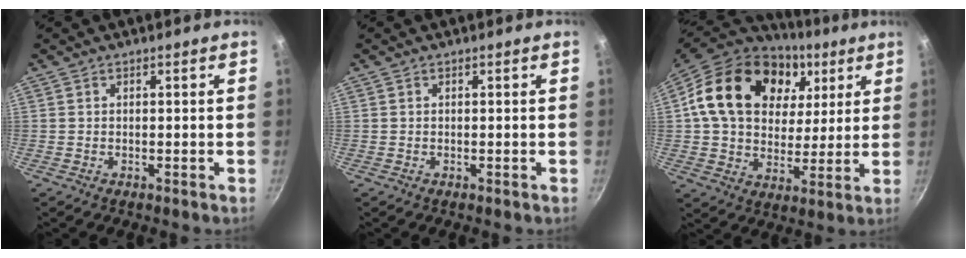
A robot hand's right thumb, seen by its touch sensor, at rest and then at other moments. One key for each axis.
{"total": 0.0}
{"total": 25.1, "fx": 8.2, "fy": 17.9, "fz": 15.5, "tx": -0.254, "ty": -0.001, "tz": 0.137}